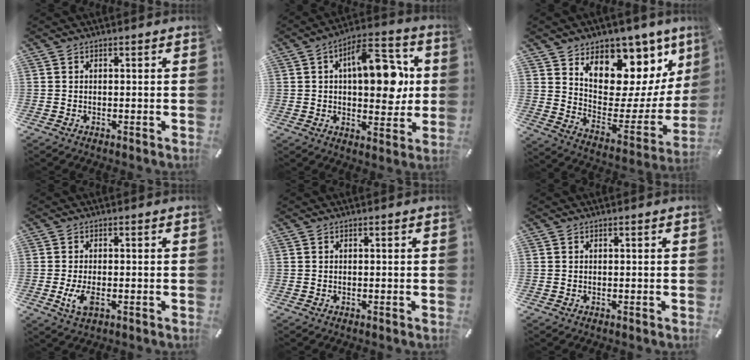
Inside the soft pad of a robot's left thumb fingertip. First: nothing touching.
{"total": 15.6, "force": [3.3, 8.2, 12.9], "torque": [-0.161, -0.008, 0.053]}
{"total": 11.5, "force": [8.1, 7.5, 3.1], "torque": [-0.033, -0.105, 0.138]}
{"total": 4.6, "force": [-1.3, 2.0, 4.0], "torque": [-0.099, -0.008, -0.028]}
{"total": 0.0}
{"total": 0.0}